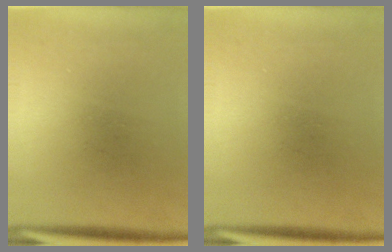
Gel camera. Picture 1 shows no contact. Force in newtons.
{"total": 0.0}